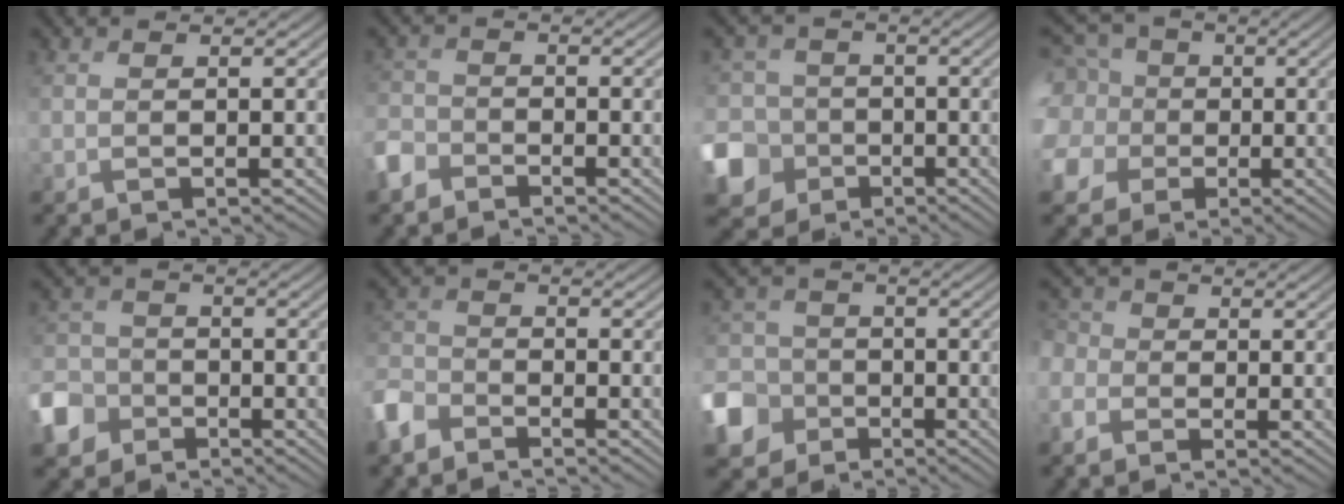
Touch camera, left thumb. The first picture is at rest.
{"total": 3.6, "force": [-2.7, 2.2, 1.0], "torque": [-0.031, -0.003, -0.070]}
{"total": 10.5, "force": [-3.9, 8.9, 3.8], "torque": [-0.118, -0.022, -0.101]}
{"total": 11.4, "force": [-0.3, 10.3, 5.0], "torque": [-0.195, -0.003, -0.023]}
{"total": 7.5, "force": [-4.0, 5.7, 2.8], "torque": [-0.084, -0.013, -0.095]}
{"total": 4.8, "force": [-3.7, 2.5, 1.7], "torque": [-0.046, -0.004, -0.092]}
{"total": 9.9, "force": [-4.5, 8.0, 3.7], "torque": [-0.117, -0.023, -0.112]}
{"total": 3.7, "force": [-1.5, 3.2, 1.3], "torque": [-0.052, 0.000, -0.040]}